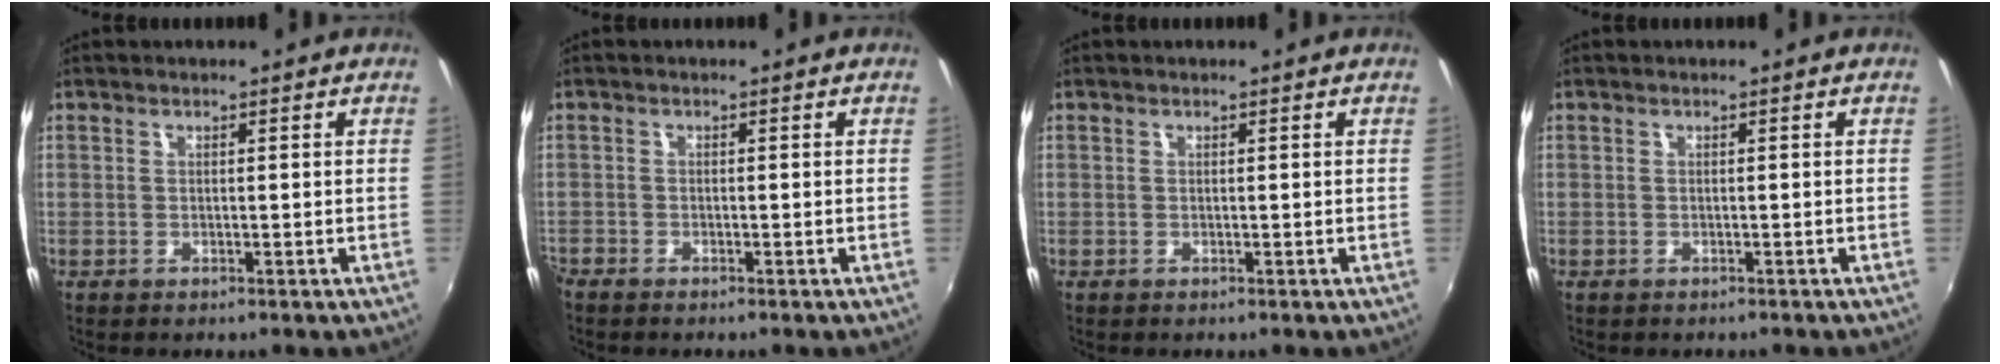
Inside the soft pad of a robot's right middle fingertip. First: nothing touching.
{"total": 1.7, "force": [-1.6, 0.6, 0.2], "torque": [-0.010, -0.008, -0.034]}
{"total": 0.0}
{"total": 0.6, "force": [-0.5, 0.3, 0.1], "torque": [-0.004, -0.001, -0.005]}